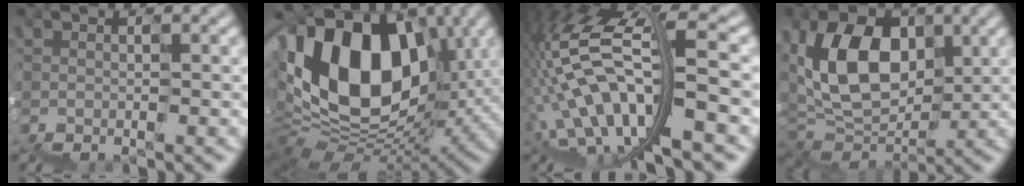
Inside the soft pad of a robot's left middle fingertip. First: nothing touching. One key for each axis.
{"total": 12.8, "fx": 2.6, "fy": 9.1, "fz": 8.6, "tx": -0.171, "ty": 0.025, "tz": 0.033}
{"total": 10.2, "fx": -2.3, "fy": 3.7, "fz": 9.2, "tx": -0.210, "ty": 0.025, "tz": -0.040}
{"total": 7.0, "fx": 2.1, "fy": 5.3, "fz": 4.1, "tx": -0.101, "ty": 0.018, "tz": 0.030}